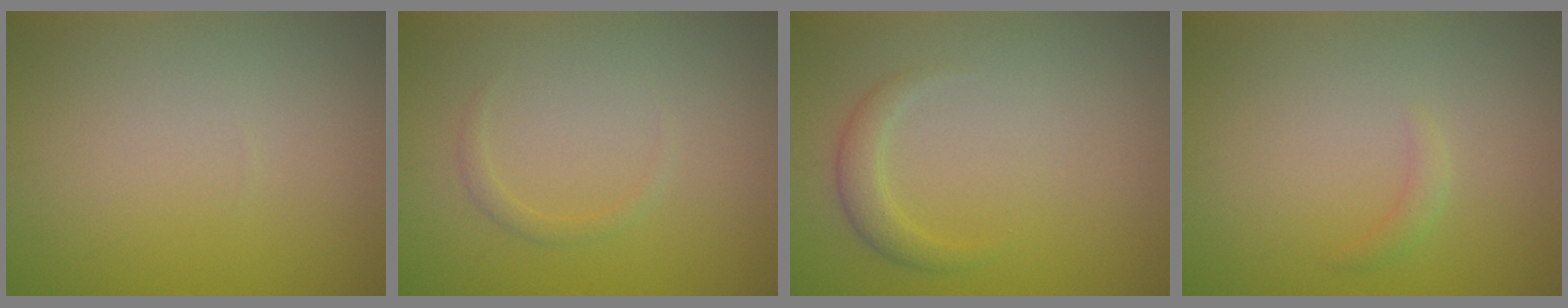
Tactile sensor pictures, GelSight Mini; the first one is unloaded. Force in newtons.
{"total": 0.9, "press": 0.9, "slide": 0.1}
{"total": 1.8, "press": 1.8, "slide": 0.1}
{"total": 0.9, "press": 0.9, "slide": 0.1}